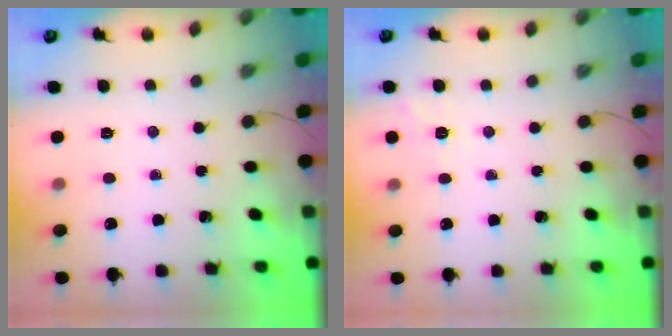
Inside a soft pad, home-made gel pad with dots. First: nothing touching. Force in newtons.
{"total": 2.0, "press": 1.5, "slide": 1.4}